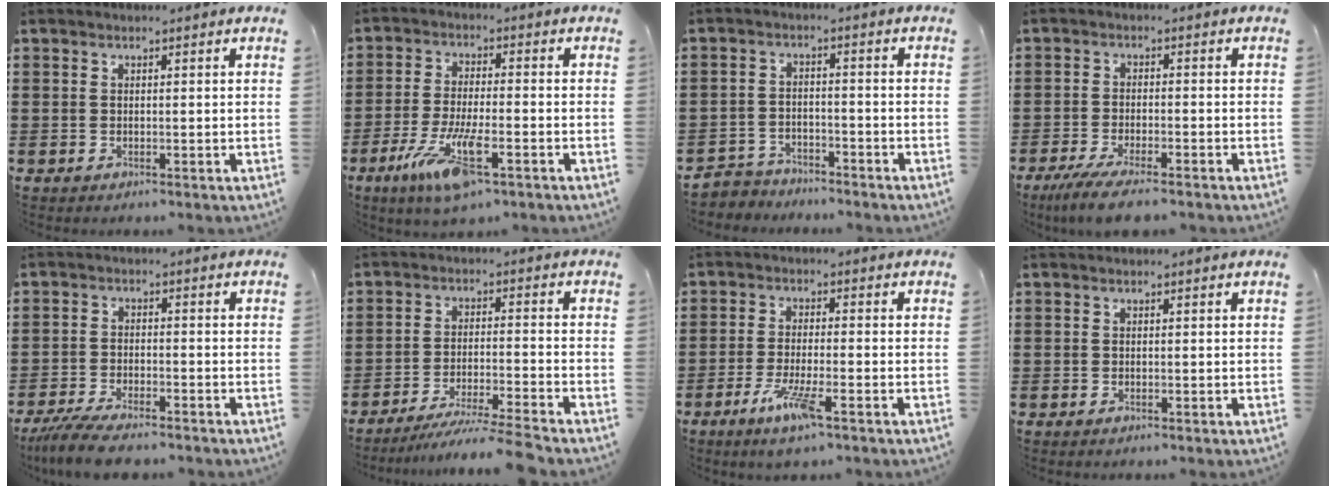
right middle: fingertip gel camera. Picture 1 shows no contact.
{"total": 9.8, "force": [-4.6, 2.6, 8.3], "torque": [-0.174, -0.009, -0.082]}
{"total": 3.4, "force": [-3.3, 0.6, -0.4], "torque": [-0.004, -0.002, -0.073]}
{"total": 4.5, "force": [-3.8, 0.2, 2.4], "torque": [-0.061, -0.016, -0.076]}
{"total": 5.2, "force": [-4.7, 0.6, 2.2], "torque": [-0.056, -0.011, -0.092]}
{"total": 6.2, "force": [-5.6, -0.5, 2.5], "torque": [-0.045, -0.018, -0.108]}
{"total": 5.8, "force": [-3.1, 0.8, 4.8], "torque": [-0.102, -0.013, -0.057]}
{"total": 0.0}